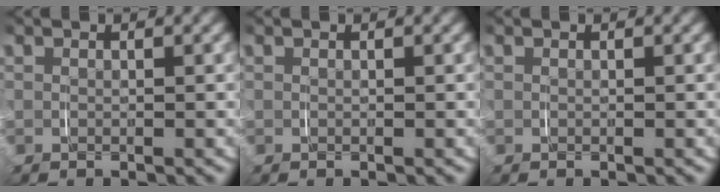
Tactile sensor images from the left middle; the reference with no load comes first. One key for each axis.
{"total": 0.0}
{"total": 0.0}